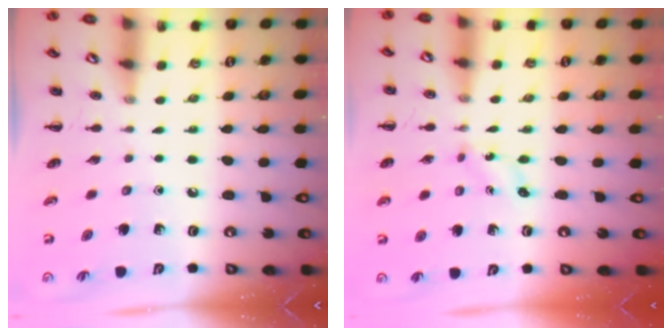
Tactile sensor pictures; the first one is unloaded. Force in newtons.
{"total": 0.6, "press": 0.5, "slide": 0.2}